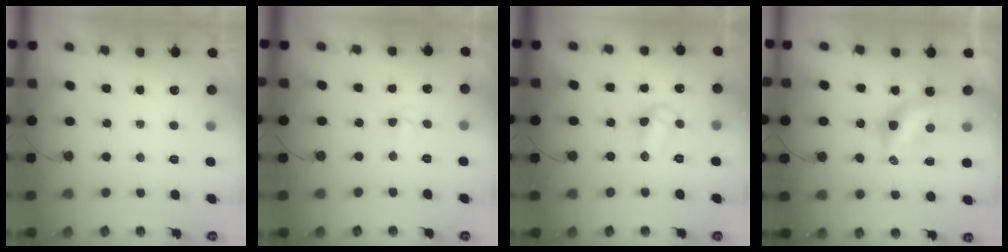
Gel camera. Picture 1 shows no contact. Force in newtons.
{"total": 4.6, "press": 3.4, "slide": 3.1}
{"total": 8.8, "press": 8.8, "slide": 0.7}
{"total": 7.2, "press": 7.2, "slide": 0.3}